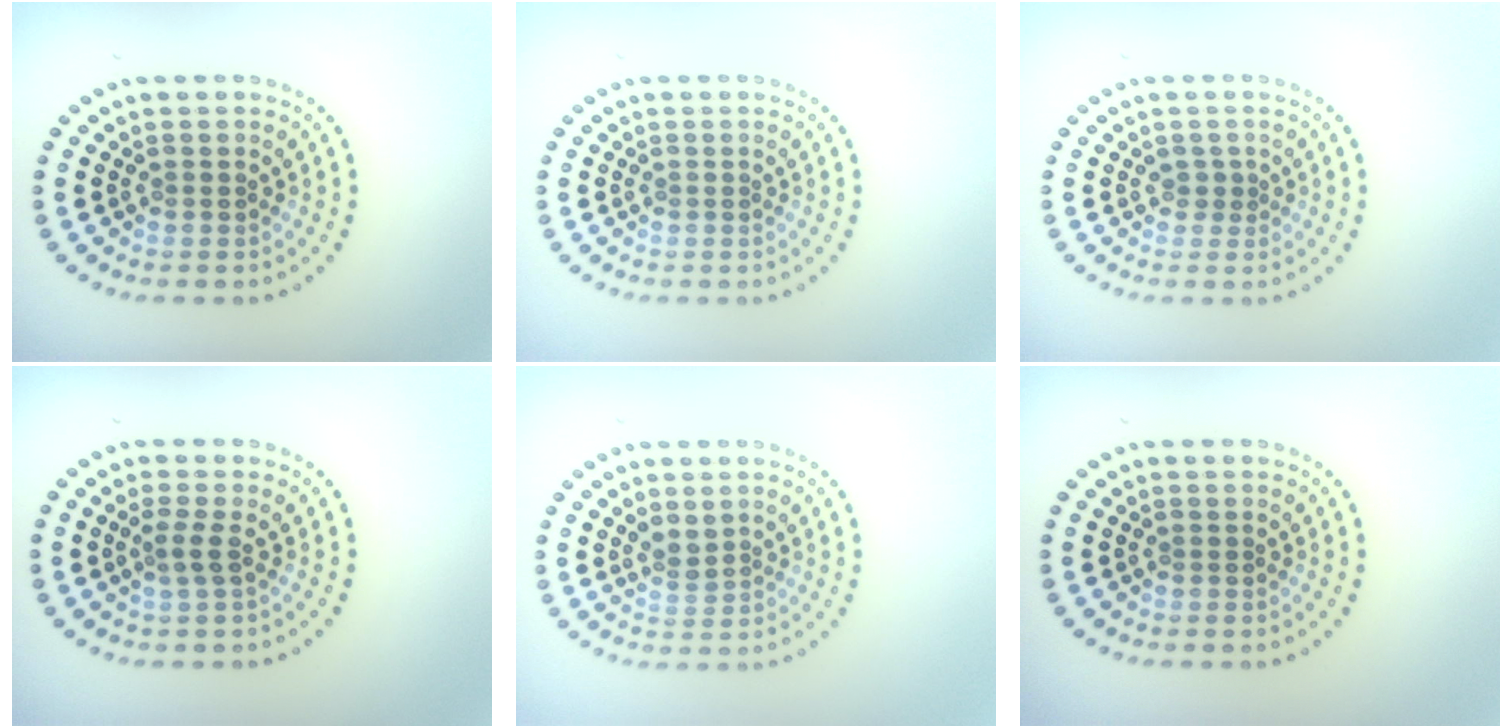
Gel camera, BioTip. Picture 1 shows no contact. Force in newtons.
{"total": 0.0}
{"total": 0.7, "press": 0.2, "slide": 0.6}
{"total": 1.6, "press": 1.1, "slide": 1.1}
{"total": 1.7, "press": 1.2, "slide": 1.1}
{"total": 0.0}